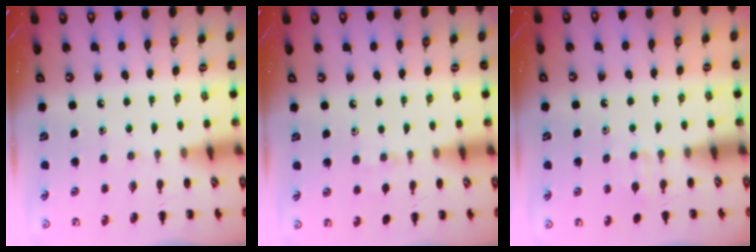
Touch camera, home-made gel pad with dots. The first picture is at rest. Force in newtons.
{"total": 4.1, "press": 3.9, "slide": 1.5}
{"total": 4.4, "press": 4.2, "slide": 1.4}